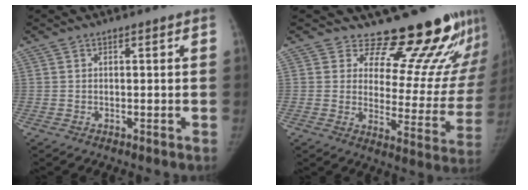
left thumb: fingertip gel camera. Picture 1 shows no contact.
{"total": 18.8, "force": [16.3, 6.6, 6.6], "torque": [-0.020, -0.137, 0.202]}